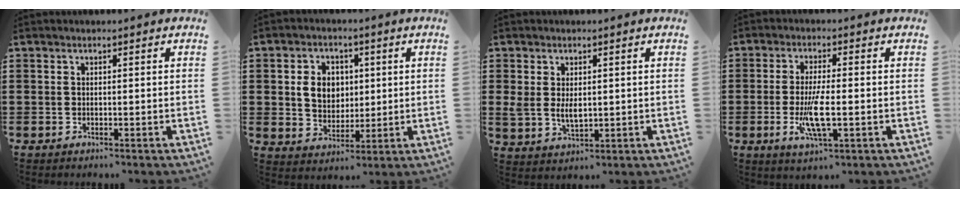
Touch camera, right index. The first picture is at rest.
{"total": 6.2, "force": [1.0, 5.2, 3.3], "torque": [-0.067, 0.011, 0.013]}
{"total": 3.7, "force": [0.4, 2.4, 2.8], "torque": [-0.058, 0.007, 0.007]}
{"total": 6.8, "force": [-1.6, 1.7, 6.3], "torque": [-0.131, -0.012, -0.032]}